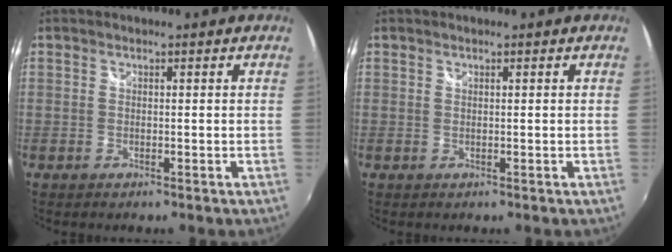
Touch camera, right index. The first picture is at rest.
{"total": 0.0}